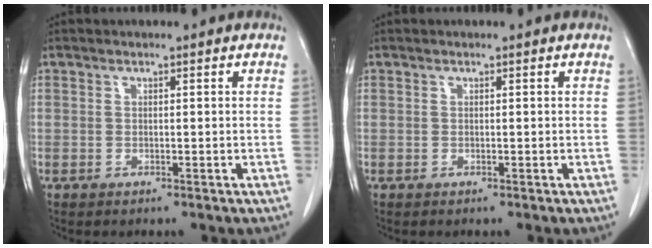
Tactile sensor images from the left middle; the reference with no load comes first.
{"total": 0.0}